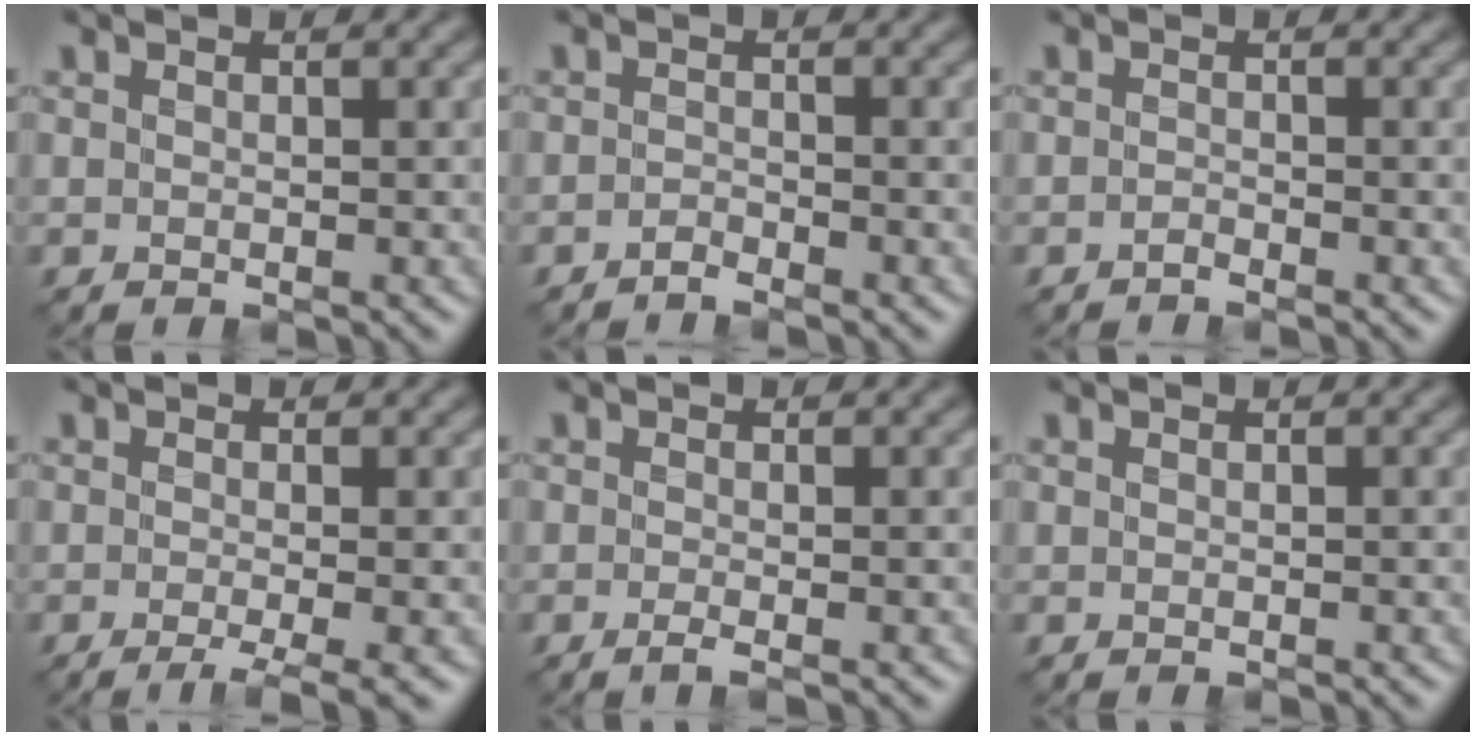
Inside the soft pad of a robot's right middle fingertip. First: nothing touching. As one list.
[{"total": 1.1, "force": [-1.1, 0.1, 0.2], "torque": [-0.005, 0.001, -0.025]}, {"total": 0.8, "force": [-0.8, 0.0, 0.1], "torque": [-0.003, 0.000, -0.018]}, {"total": 3.4, "force": [-1.7, 0.6, 2.9], "torque": [-0.045, -0.009, -0.031]}, {"total": 1.0, "force": [-0.7, 0.1, 0.8], "torque": [-0.018, -0.009, -0.014]}, {"total": 0.0}]